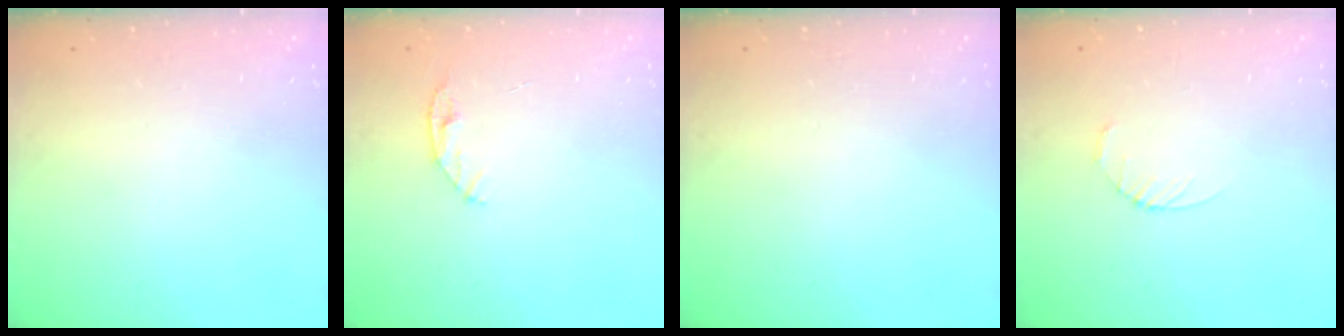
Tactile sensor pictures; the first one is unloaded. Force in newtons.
{"total": 4.8, "press": 4.8, "slide": 0.5}
{"total": 0.0}
{"total": 3.4, "press": 3.3, "slide": 0.4}